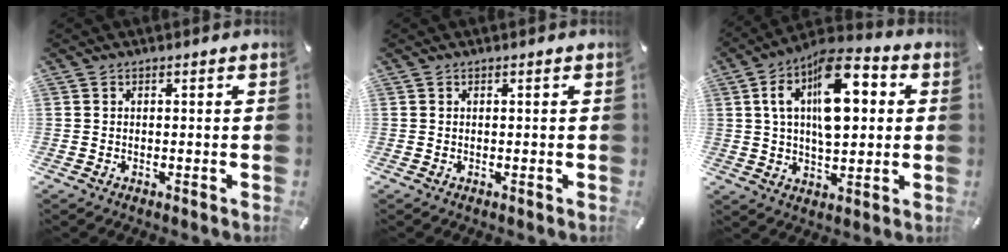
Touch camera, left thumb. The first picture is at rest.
{"total": 0.0}
{"total": 18.3, "force": [5.7, 9.9, 14.3], "torque": [-0.231, -0.012, 0.094]}